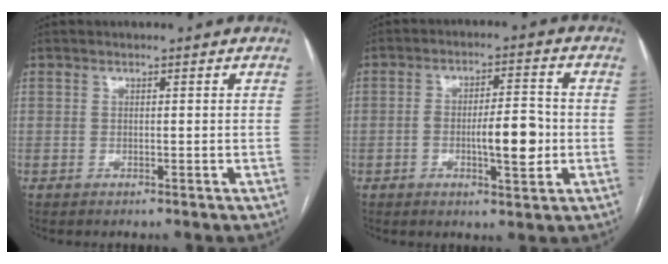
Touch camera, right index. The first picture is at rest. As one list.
[{"total": 8.1, "force": [-1.6, 2.1, 7.7], "torque": [-0.123, 0.008, -0.024]}]